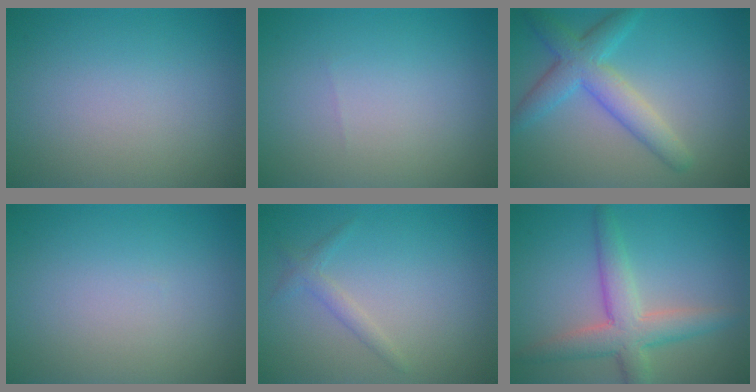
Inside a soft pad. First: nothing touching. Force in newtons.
{"total": 0.0}
{"total": 4.7, "press": 4.7, "slide": 0.1}
{"total": 0.0}
{"total": 1.3, "press": 1.3, "slide": 0.0}
{"total": 4.8, "press": 4.8, "slide": 0.1}